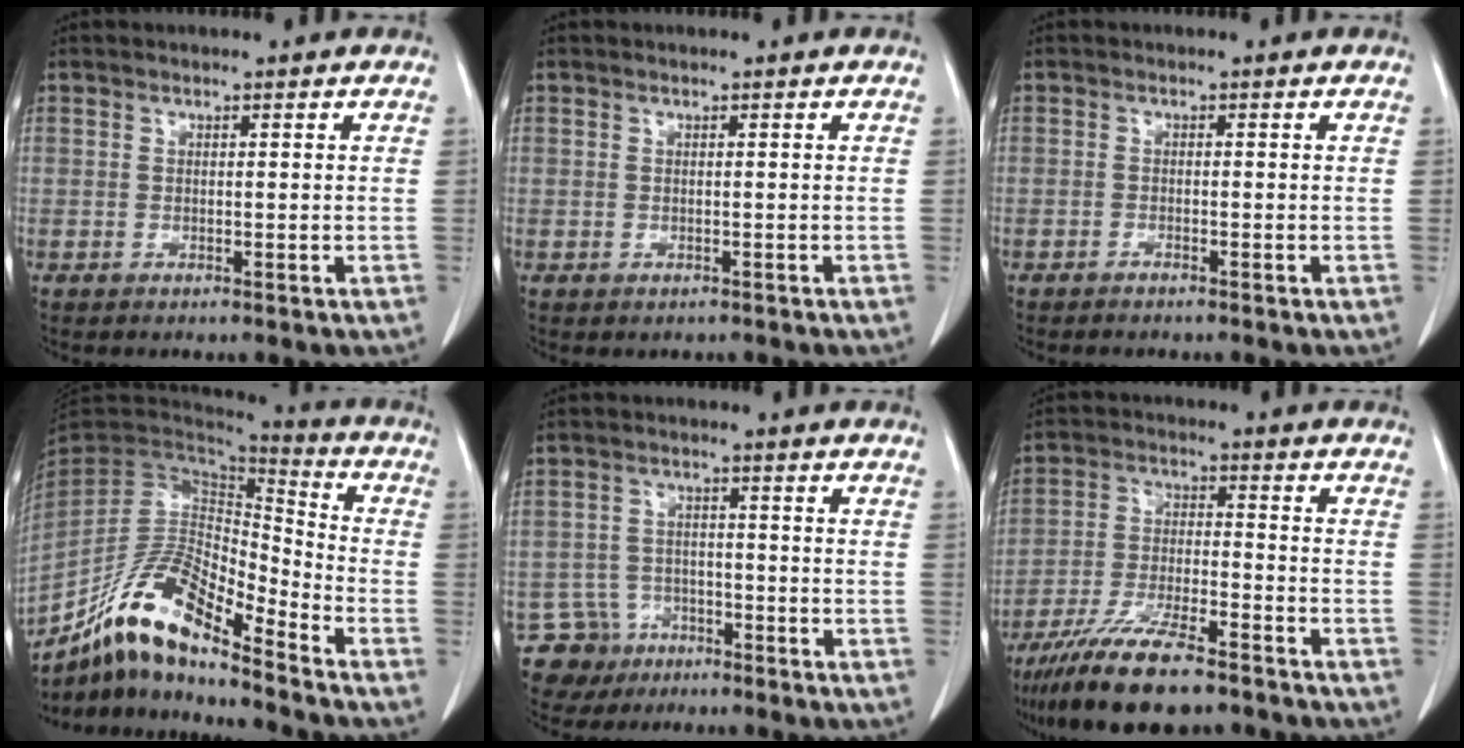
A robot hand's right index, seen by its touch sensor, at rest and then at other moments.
{"total": 0.8, "force": [-0.4, 0.8, 0.0], "torque": [-0.005, 0.005, -0.003]}
{"total": 1.0, "force": [-0.9, 0.1, 0.4], "torque": [-0.011, -0.002, -0.013]}
{"total": 15.8, "force": [-11.6, 3.6, 10.1], "torque": [-0.190, 0.012, -0.212]}
{"total": 5.7, "force": [-3.9, 4.3, -0.3], "torque": [0.008, 0.006, -0.066]}
{"total": 13.8, "force": [-10.8, 2.6, 8.3], "torque": [-0.157, -0.029, -0.188]}